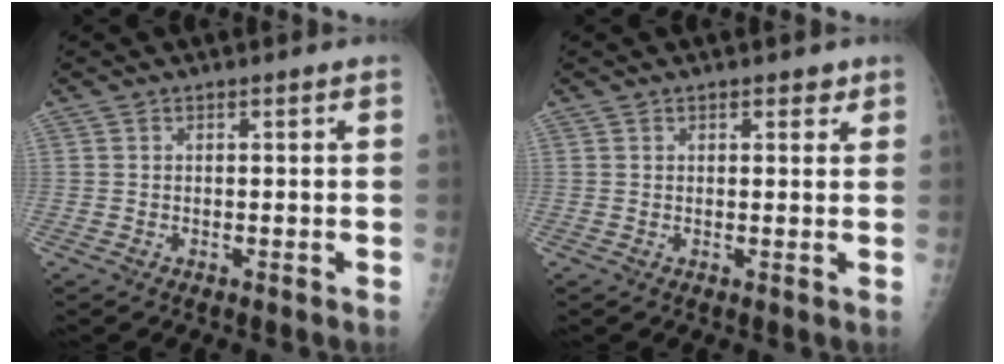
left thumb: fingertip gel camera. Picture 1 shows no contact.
{"total": 2.4, "force": [1.5, 1.3, 1.3], "torque": [0.001, -0.006, 0.017]}